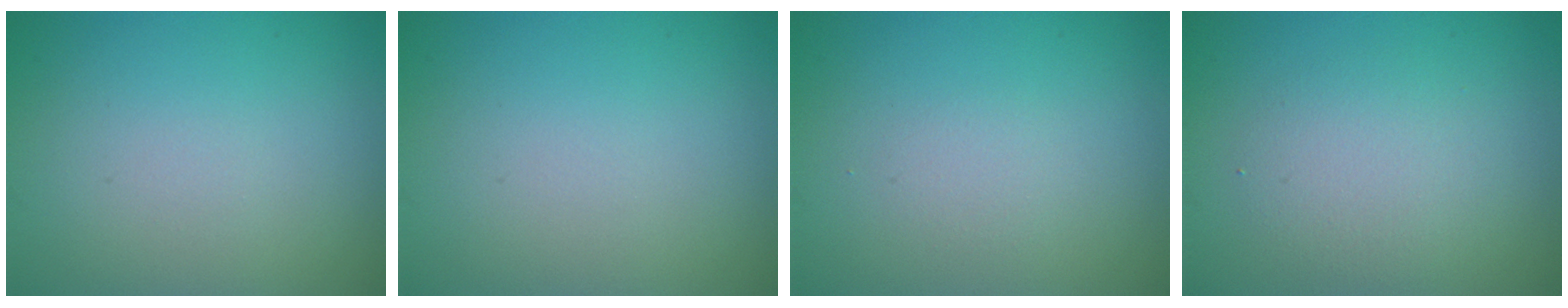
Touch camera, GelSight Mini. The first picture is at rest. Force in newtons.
{"total": 0.0}
{"total": 1.0, "press": 0.9, "slide": 0.1}
{"total": 2.8, "press": 2.8, "slide": 0.2}